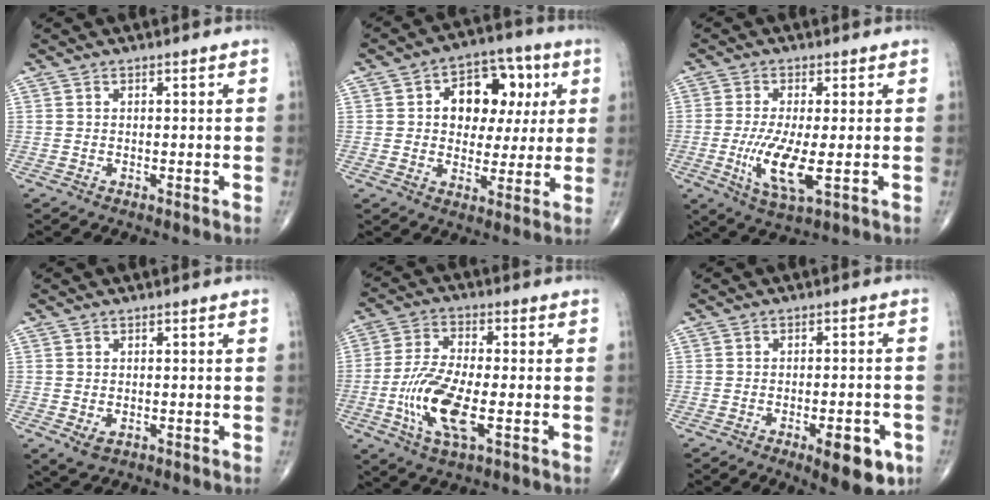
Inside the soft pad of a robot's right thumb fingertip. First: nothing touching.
{"total": 13.6, "force": [3.1, 9.4, 9.4], "torque": [-0.078, 0.011, 0.043]}
{"total": 9.0, "force": [-1.5, 2.4, 8.6], "torque": [-0.177, -0.020, -0.024]}
{"total": 2.5, "force": [-0.7, 1.7, 1.7], "torque": [-0.025, -0.005, -0.003]}
{"total": 12.3, "force": [-3.2, 4.3, 11.0], "torque": [-0.233, 0.004, -0.062]}
{"total": 9.1, "force": [-4.2, 3.3, 7.3], "torque": [-0.078, 0.010, -0.049]}